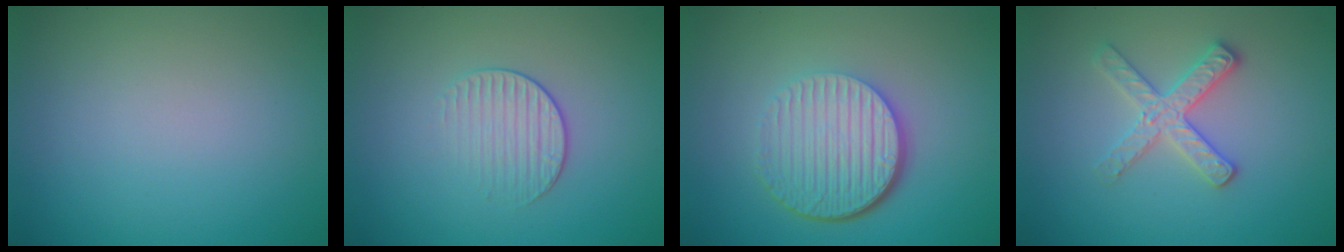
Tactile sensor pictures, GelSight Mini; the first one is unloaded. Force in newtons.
{"total": 1.7, "press": 1.1, "slide": 1.3}
{"total": 6.4, "press": 4.4, "slide": 4.7}
{"total": 2.9, "press": 2.8, "slide": 0.8}